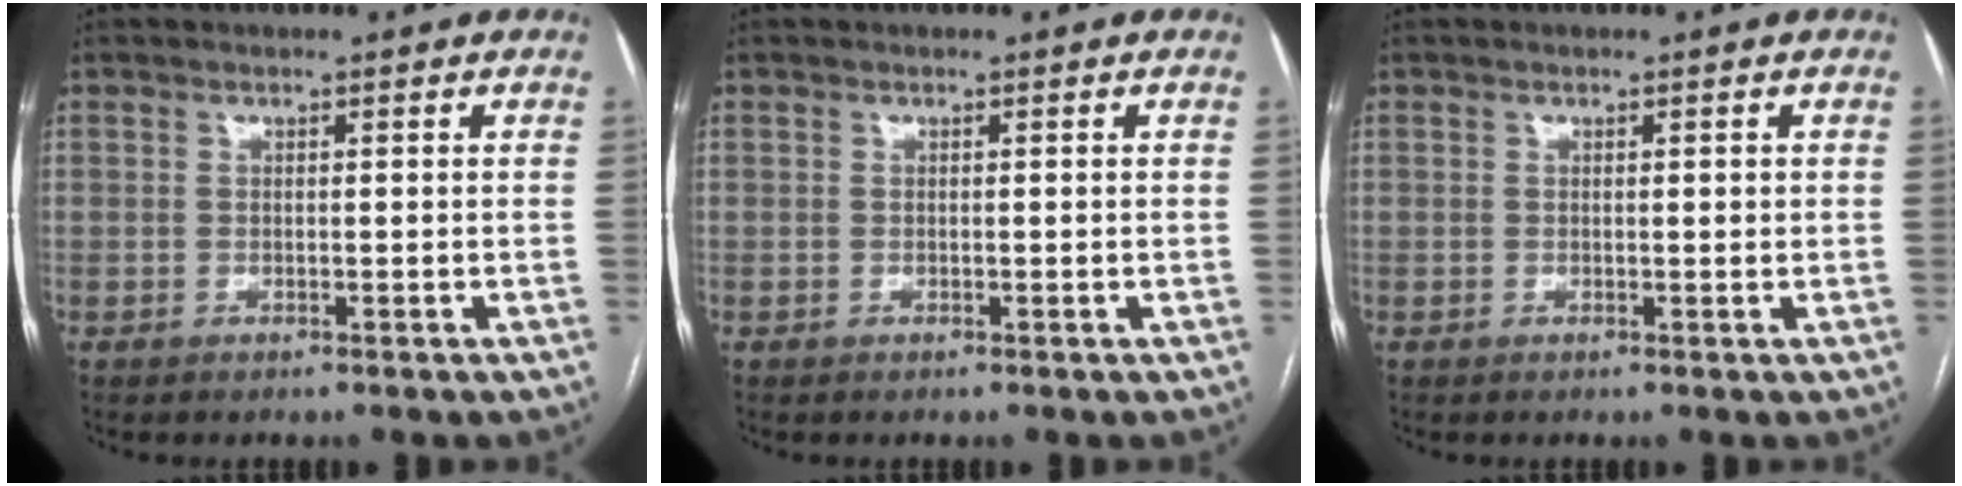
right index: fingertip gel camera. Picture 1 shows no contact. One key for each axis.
{"total": 0.0}
{"total": 0.6, "fx": 0.1, "fy": 0.2, "fz": 0.6, "tx": -0.008, "ty": 0.000, "tz": 0.001}